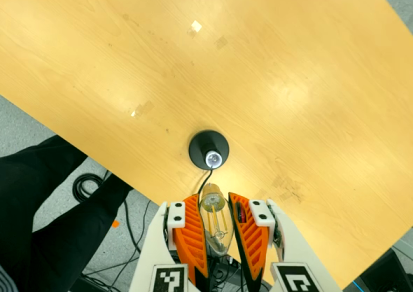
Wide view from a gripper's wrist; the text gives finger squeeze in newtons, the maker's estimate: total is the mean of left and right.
{"total": 19.9, "left": 21.1, "right": 18.8}